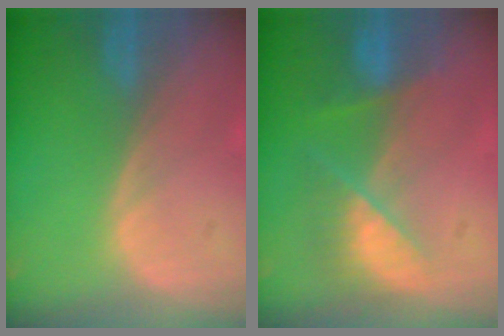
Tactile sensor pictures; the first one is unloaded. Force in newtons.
{"total": 7.2, "press": 6.5, "slide": 3.2}